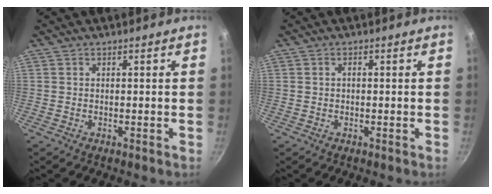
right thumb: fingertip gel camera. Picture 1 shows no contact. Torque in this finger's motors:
{"motor_torque": [-0.36, -0.29, -0.10, 0.13, 0.06]}